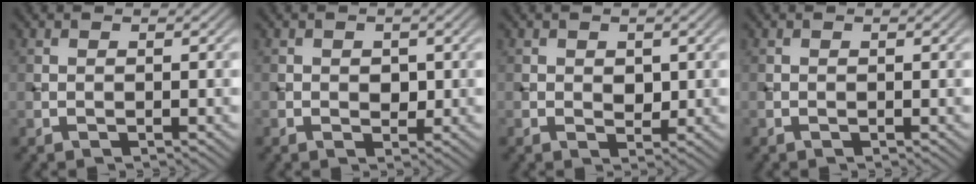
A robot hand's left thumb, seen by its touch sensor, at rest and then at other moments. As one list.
[{"total": 1.8, "force": [-0.1, 1.3, 1.2], "torque": [-0.021, -0.005, -0.001]}, {"total": 2.0, "force": [0.2, 1.3, 1.4], "torque": [-0.025, -0.004, 0.005]}, {"total": 0.0}]